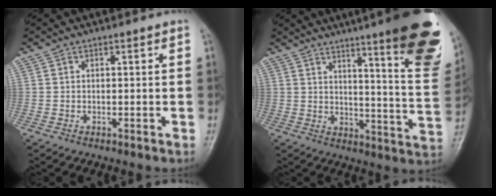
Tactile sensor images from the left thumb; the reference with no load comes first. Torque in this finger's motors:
{"motor_torque": [2.74, 1.83, 1.43, -1.34, 0.35]}